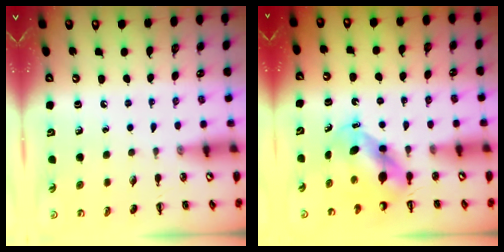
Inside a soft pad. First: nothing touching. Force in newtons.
{"total": 5.5, "press": 5.4, "slide": 1.3}